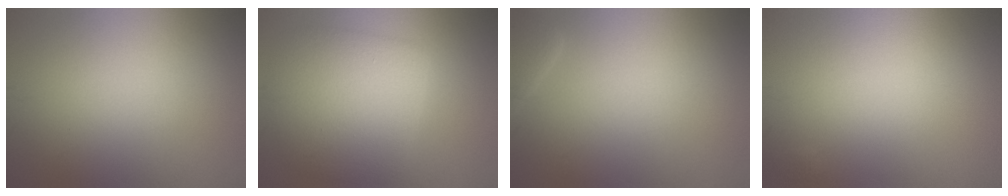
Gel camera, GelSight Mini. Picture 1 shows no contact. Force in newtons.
{"total": 7.1, "press": 7.1, "slide": 0.5}
{"total": 1.6, "press": 1.6, "slide": 0.2}
{"total": 0.0}